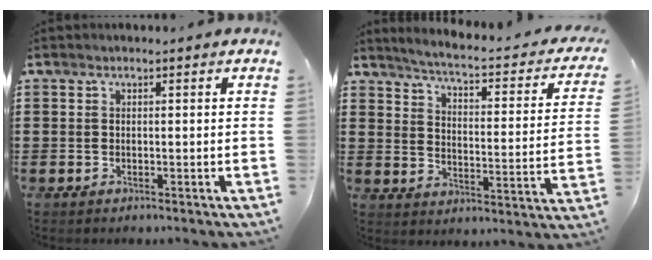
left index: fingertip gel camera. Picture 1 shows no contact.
{"total": 3.3, "force": [2.9, -0.2, 1.6], "torque": [-0.051, -0.028, 0.038]}